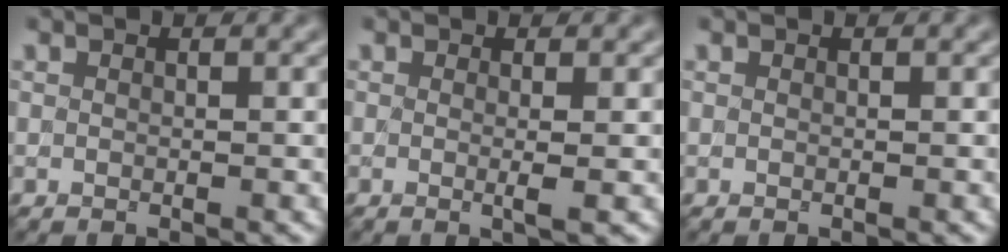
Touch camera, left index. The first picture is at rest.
{"total": 1.7, "force": [0.1, 0.4, 1.6], "torque": [-0.027, -0.004, -0.005]}
{"total": 0.0}